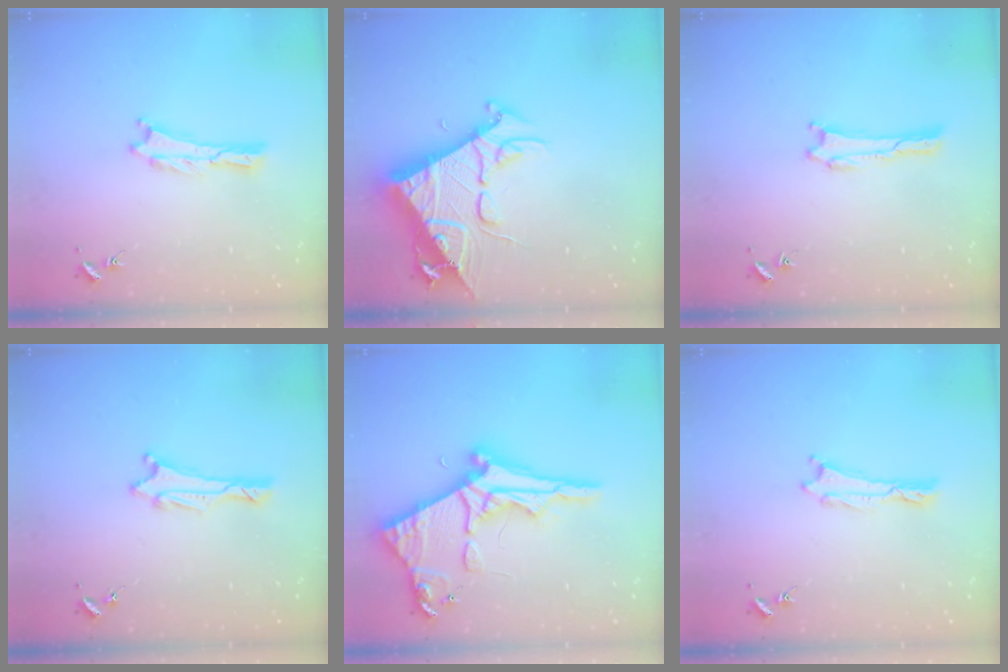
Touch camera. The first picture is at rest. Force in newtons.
{"total": 10.1, "press": 10.1, "slide": 0.9}
{"total": 0.0}
{"total": 1.5, "press": 1.5, "slide": 0.2}
{"total": 10.0, "press": 10.0, "slide": 0.8}
{"total": 0.0}